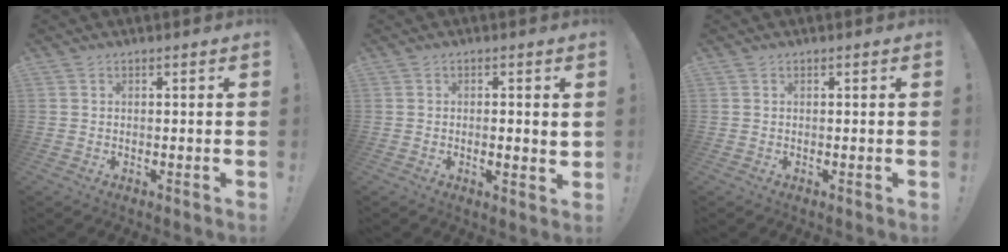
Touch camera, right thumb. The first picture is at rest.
{"total": 2.3, "force": [0.5, 0.7, 2.2], "torque": [-0.025, -0.005, 0.006]}
{"total": 0.0}